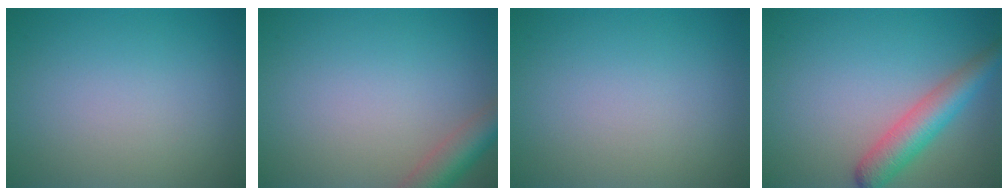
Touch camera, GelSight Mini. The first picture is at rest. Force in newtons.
{"total": 3.9, "press": 3.8, "slide": 0.3}
{"total": 0.0}
{"total": 4.5, "press": 4.5, "slide": 0.2}